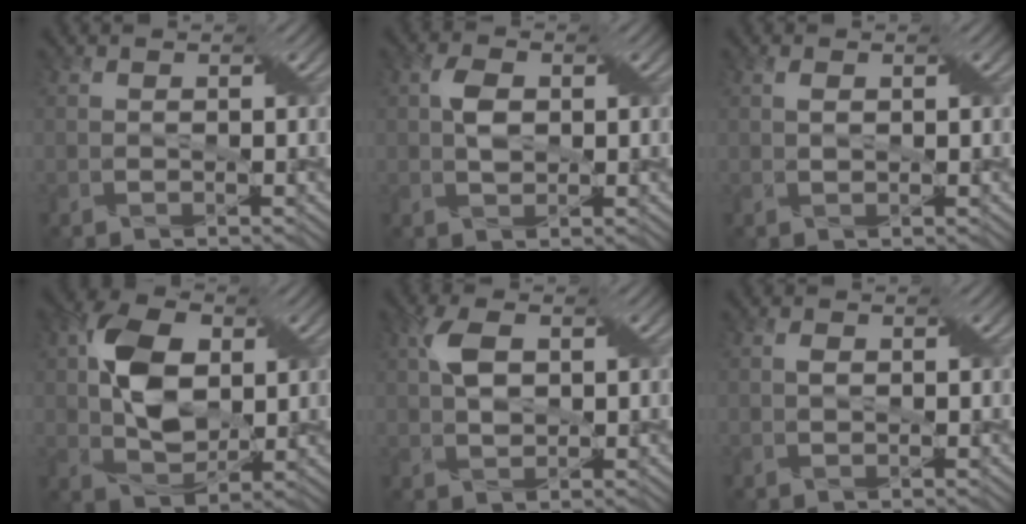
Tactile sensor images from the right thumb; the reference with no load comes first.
{"total": 2.9, "force": [0.4, 1.8, 2.2], "torque": [-0.047, 0.006, 0.006]}
{"total": 1.1, "force": [0.4, 0.5, 0.9], "torque": [-0.019, 0.004, 0.007]}
{"total": 8.8, "force": [1.8, 5.7, 6.5], "torque": [-0.138, 0.008, 0.034]}
{"total": 4.3, "force": [1.1, 2.3, 3.5], "torque": [-0.078, 0.009, 0.021]}
{"total": 0.9, "force": [0.1, 0.5, 0.7], "torque": [-0.014, 0.004, 0.002]}